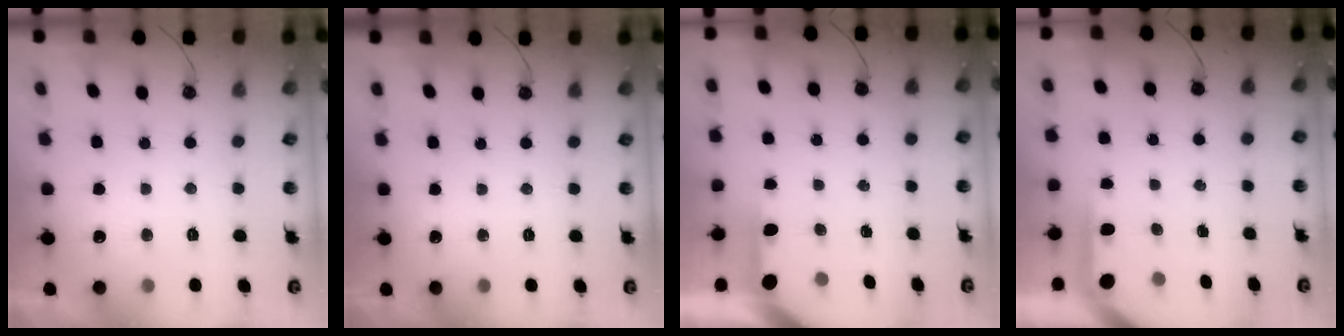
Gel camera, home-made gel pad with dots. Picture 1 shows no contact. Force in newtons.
{"total": 0.0}
{"total": 3.2, "press": 3.2, "slide": 0.4}
{"total": 3.6, "press": 3.6, "slide": 0.4}